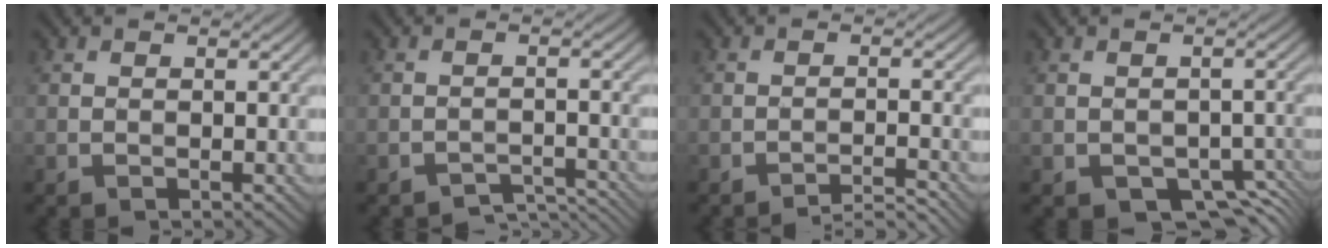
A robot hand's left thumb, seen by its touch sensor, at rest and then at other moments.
{"total": 2.9, "force": [-2.9, -0.3, -0.2], "torque": [0.008, 0.006, -0.051]}
{"total": 2.9, "force": [-2.7, -0.5, 0.6], "torque": [-0.003, 0.011, -0.059]}
{"total": 3.9, "force": [-2.6, 2.2, 1.8], "torque": [-0.032, -0.015, -0.036]}